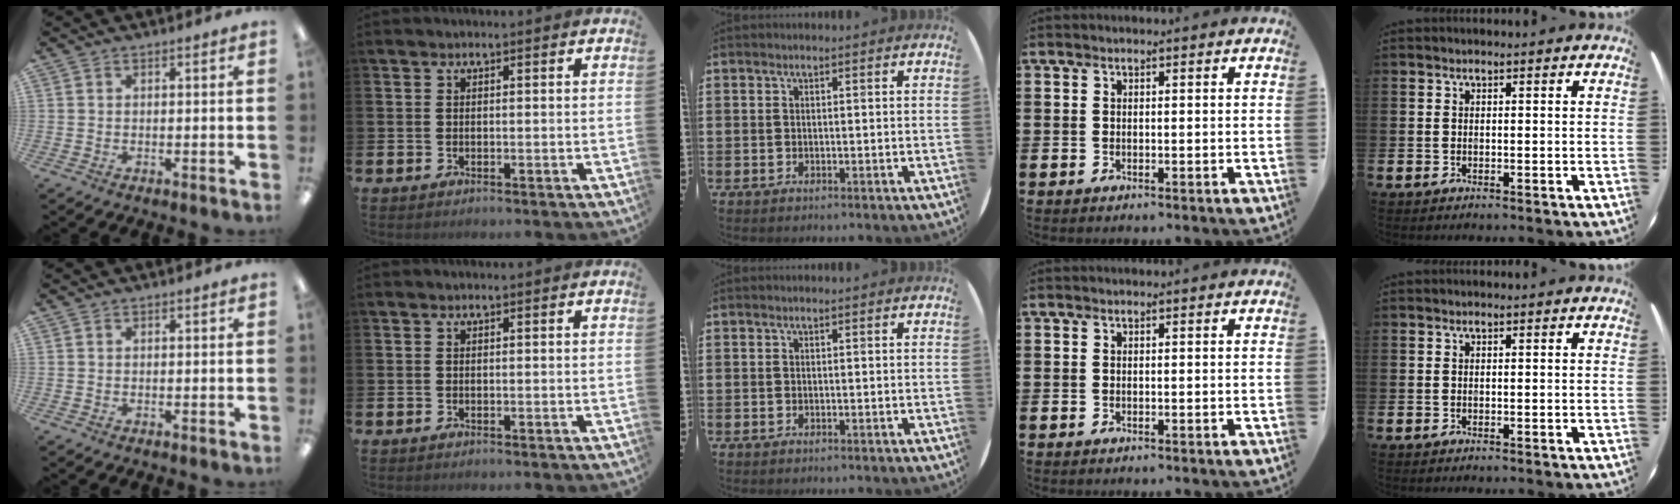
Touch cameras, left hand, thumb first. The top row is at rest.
{}